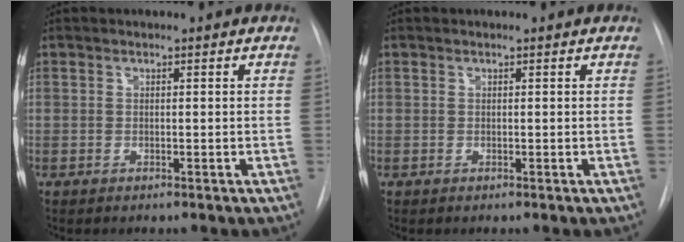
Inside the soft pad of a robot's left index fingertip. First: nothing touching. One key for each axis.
{"total": 0.0}